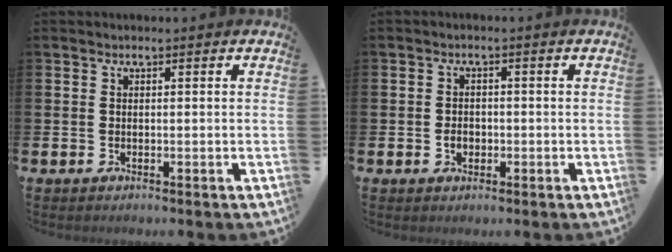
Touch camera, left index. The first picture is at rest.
{"total": 1.9, "force": [-0.5, 1.4, 1.1], "torque": [-0.009, 0.000, -0.014]}